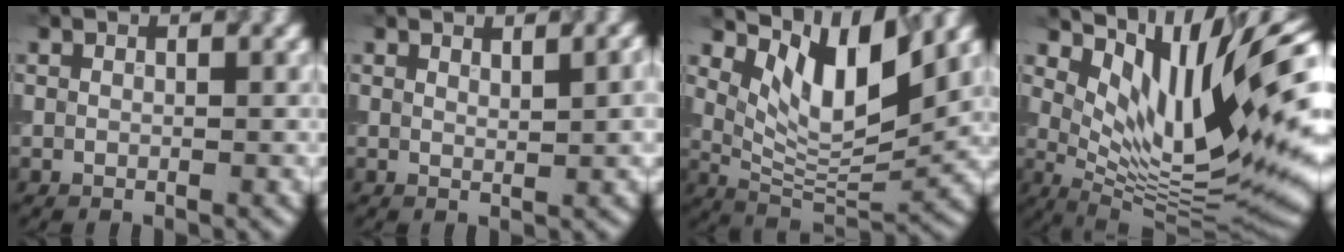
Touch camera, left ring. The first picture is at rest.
{"total": 2.8, "force": [1.4, 0.7, 2.3], "torque": [-0.020, 0.008, 0.020]}
{"total": 7.6, "force": [3.9, 2.7, 5.9], "torque": [-0.104, -0.011, 0.075]}
{"total": 12.3, "force": [5.6, 3.3, 10.5], "torque": [-0.178, -0.003, 0.109]}